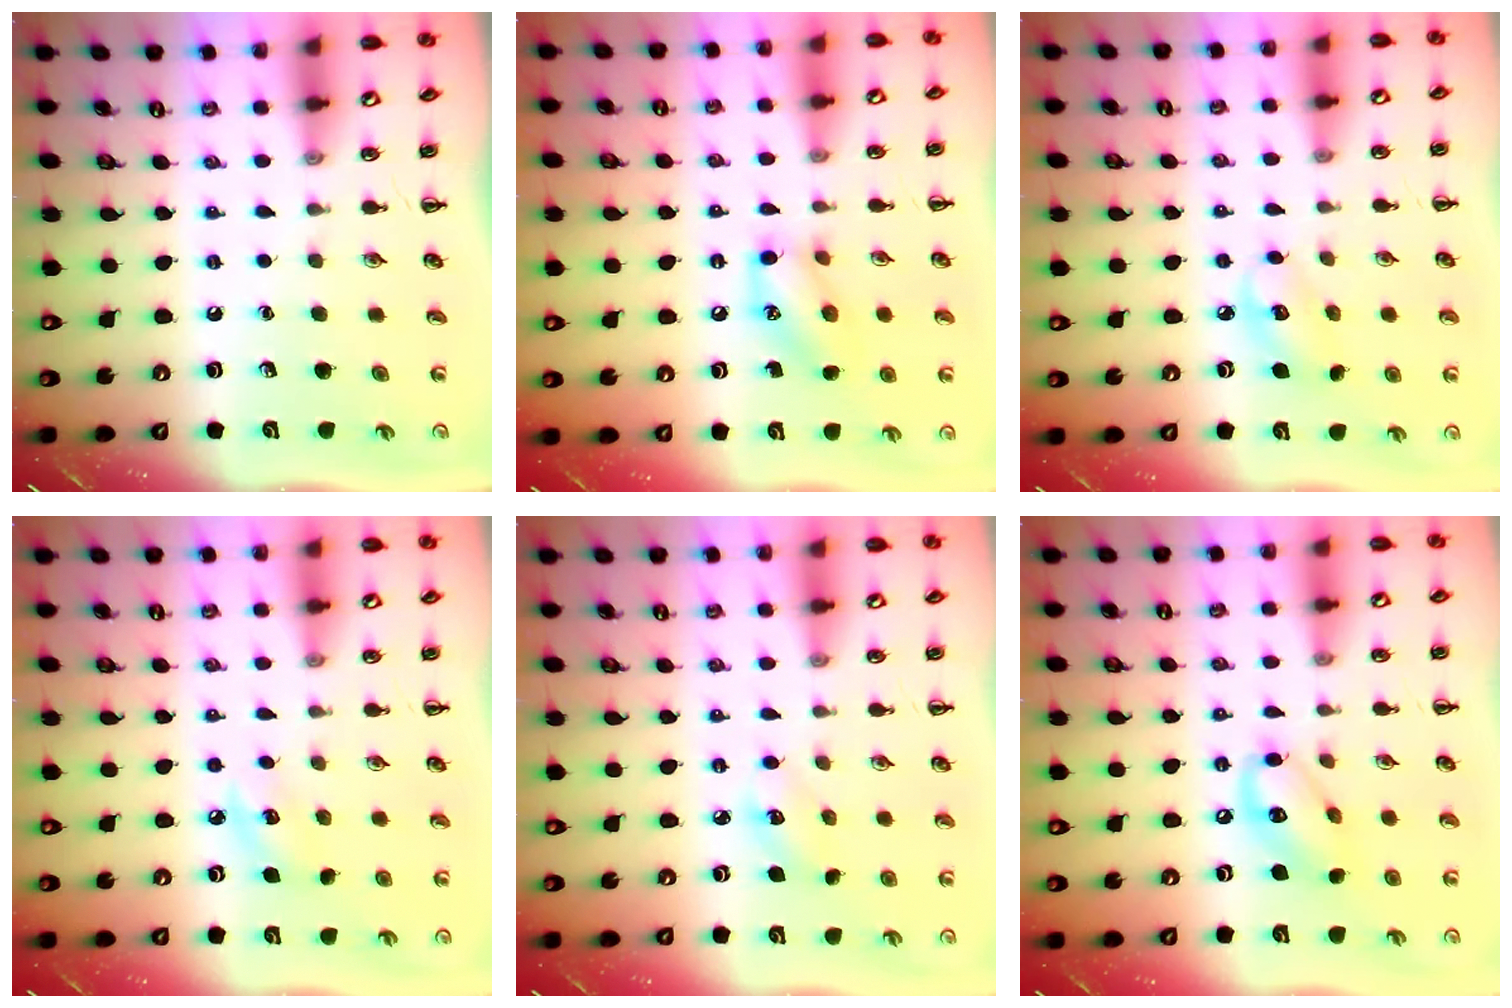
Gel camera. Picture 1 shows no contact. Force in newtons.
{"total": 11.4, "press": 11.2, "slide": 1.8}
{"total": 5.8, "press": 5.7, "slide": 1.0}
{"total": 6.6, "press": 6.4, "slide": 1.5}
{"total": 3.5, "press": 3.5, "slide": 0.8}
{"total": 10.1, "press": 9.9, "slide": 1.9}